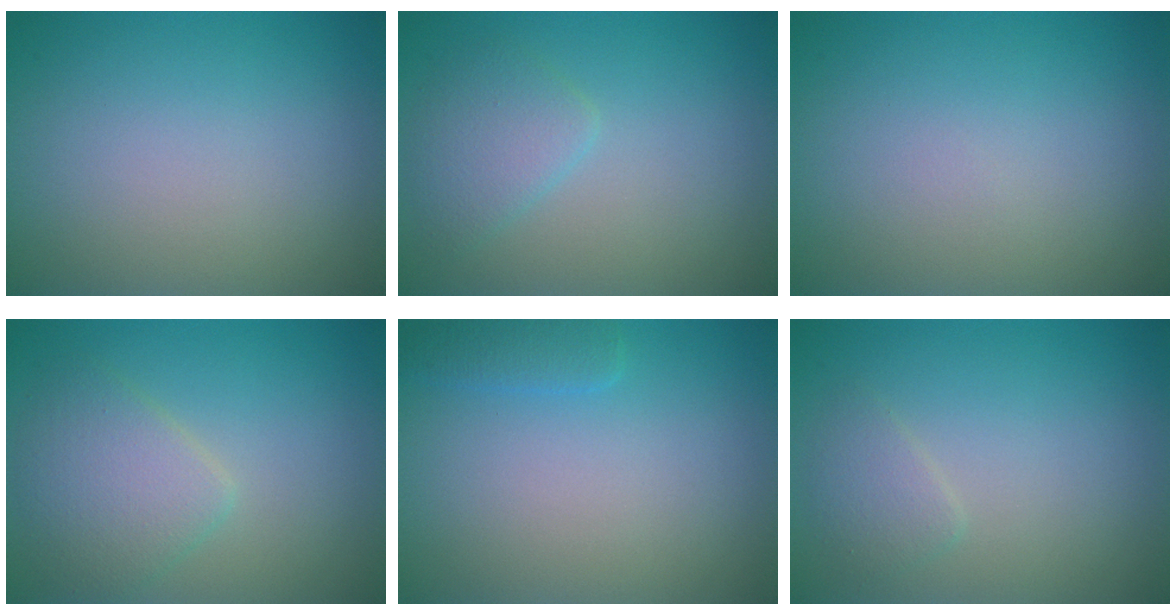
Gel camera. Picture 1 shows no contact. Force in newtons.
{"total": 2.5, "press": 2.5, "slide": 0.1}
{"total": 0.0}
{"total": 3.8, "press": 3.8, "slide": 0.1}
{"total": 1.4, "press": 1.4, "slide": 0.2}
{"total": 1.5, "press": 1.5, "slide": 0.1}